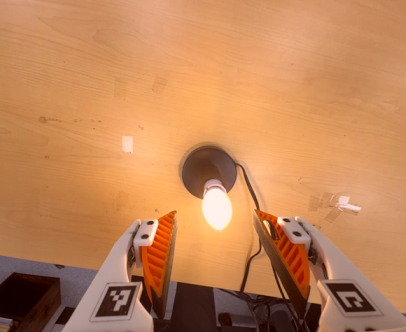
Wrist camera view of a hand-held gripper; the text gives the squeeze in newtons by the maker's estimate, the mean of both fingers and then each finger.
{"total": 0.0}